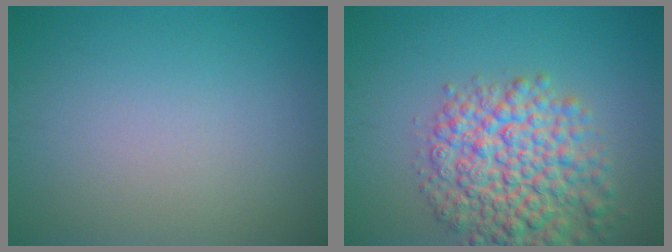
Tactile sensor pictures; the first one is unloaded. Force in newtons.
{"total": 8.1, "press": 8.1, "slide": 0.3}